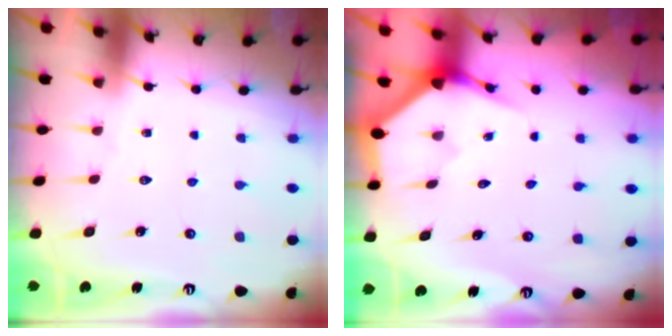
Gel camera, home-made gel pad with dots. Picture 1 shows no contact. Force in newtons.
{"total": 3.6, "press": 3.6, "slide": 0.2}